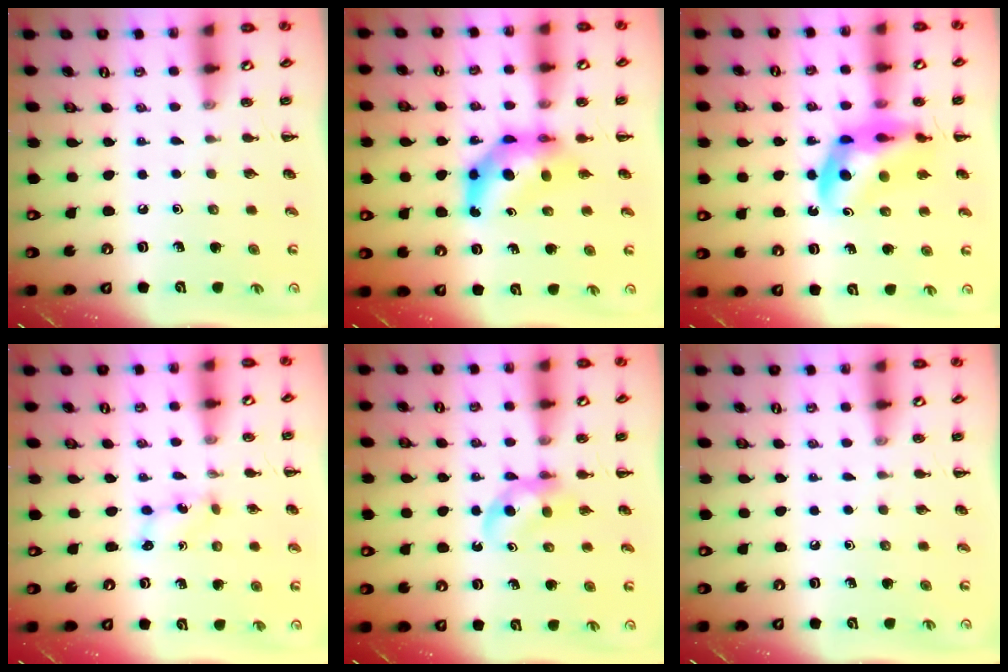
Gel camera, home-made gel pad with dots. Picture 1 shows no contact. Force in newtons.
{"total": 6.9, "press": 6.6, "slide": 2.0}
{"total": 13.2, "press": 12.7, "slide": 3.6}
{"total": 2.0, "press": 2.0, "slide": 0.6}
{"total": 4.2, "press": 4.0, "slide": 1.2}
{"total": 0.0}